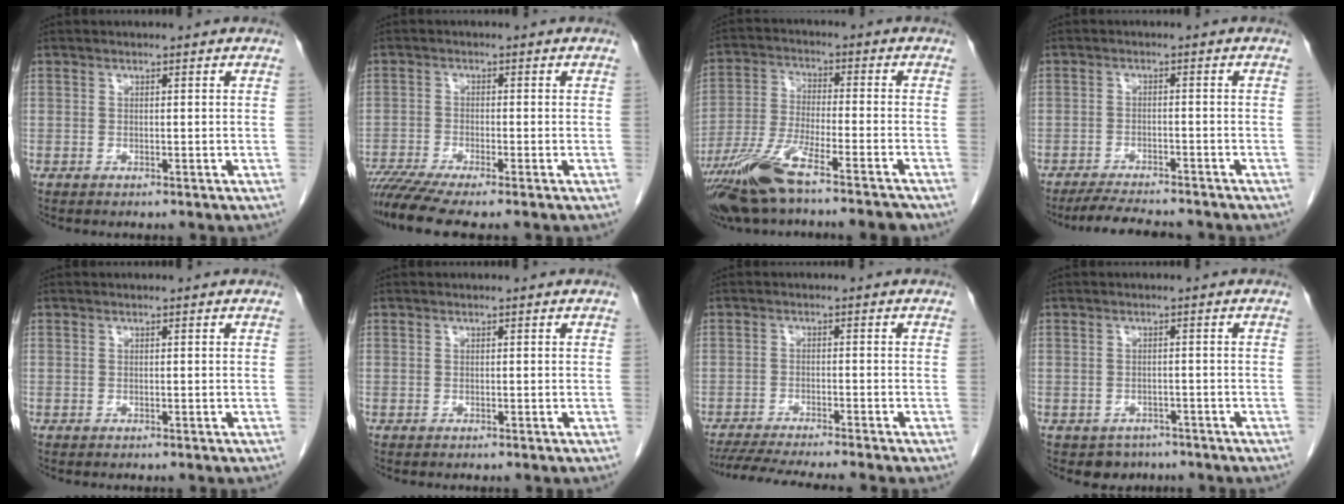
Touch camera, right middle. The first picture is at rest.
{"total": 7.4, "force": [-6.0, -0.4, 4.3], "torque": [-0.078, -0.021, -0.105]}
{"total": 12.9, "force": [-9.6, 0.5, 8.5], "torque": [-0.167, -0.026, -0.170]}
{"total": 8.2, "force": [-7.5, 1.0, 3.1], "torque": [-0.050, -0.013, -0.115]}
{"total": 0.0}
{"total": 0.0}
{"total": 10.4, "force": [-9.2, -0.8, 4.8], "torque": [-0.064, -0.019, -0.145]}
{"total": 3.1, "force": [-2.3, 2.1, 0.1], "torque": [-0.009, 0.003, -0.033]}